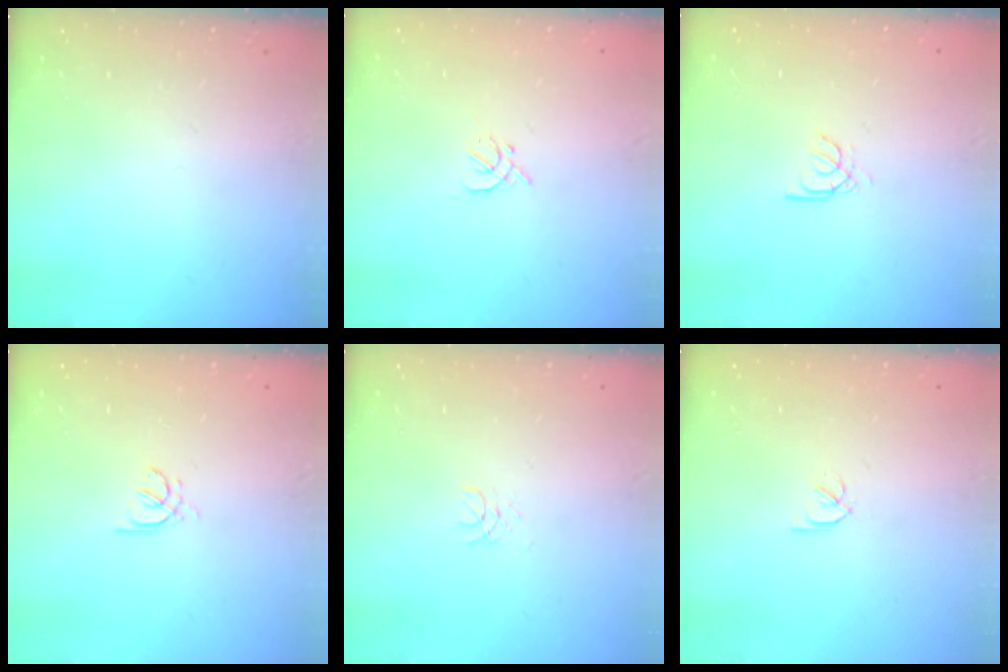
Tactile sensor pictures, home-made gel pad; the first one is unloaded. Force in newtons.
{"total": 1.9, "press": 1.8, "slide": 0.5}
{"total": 2.4, "press": 2.4, "slide": 0.3}
{"total": 2.0, "press": 1.9, "slide": 0.5}
{"total": 1.3, "press": 1.3, "slide": 0.1}
{"total": 1.8, "press": 1.7, "slide": 0.5}